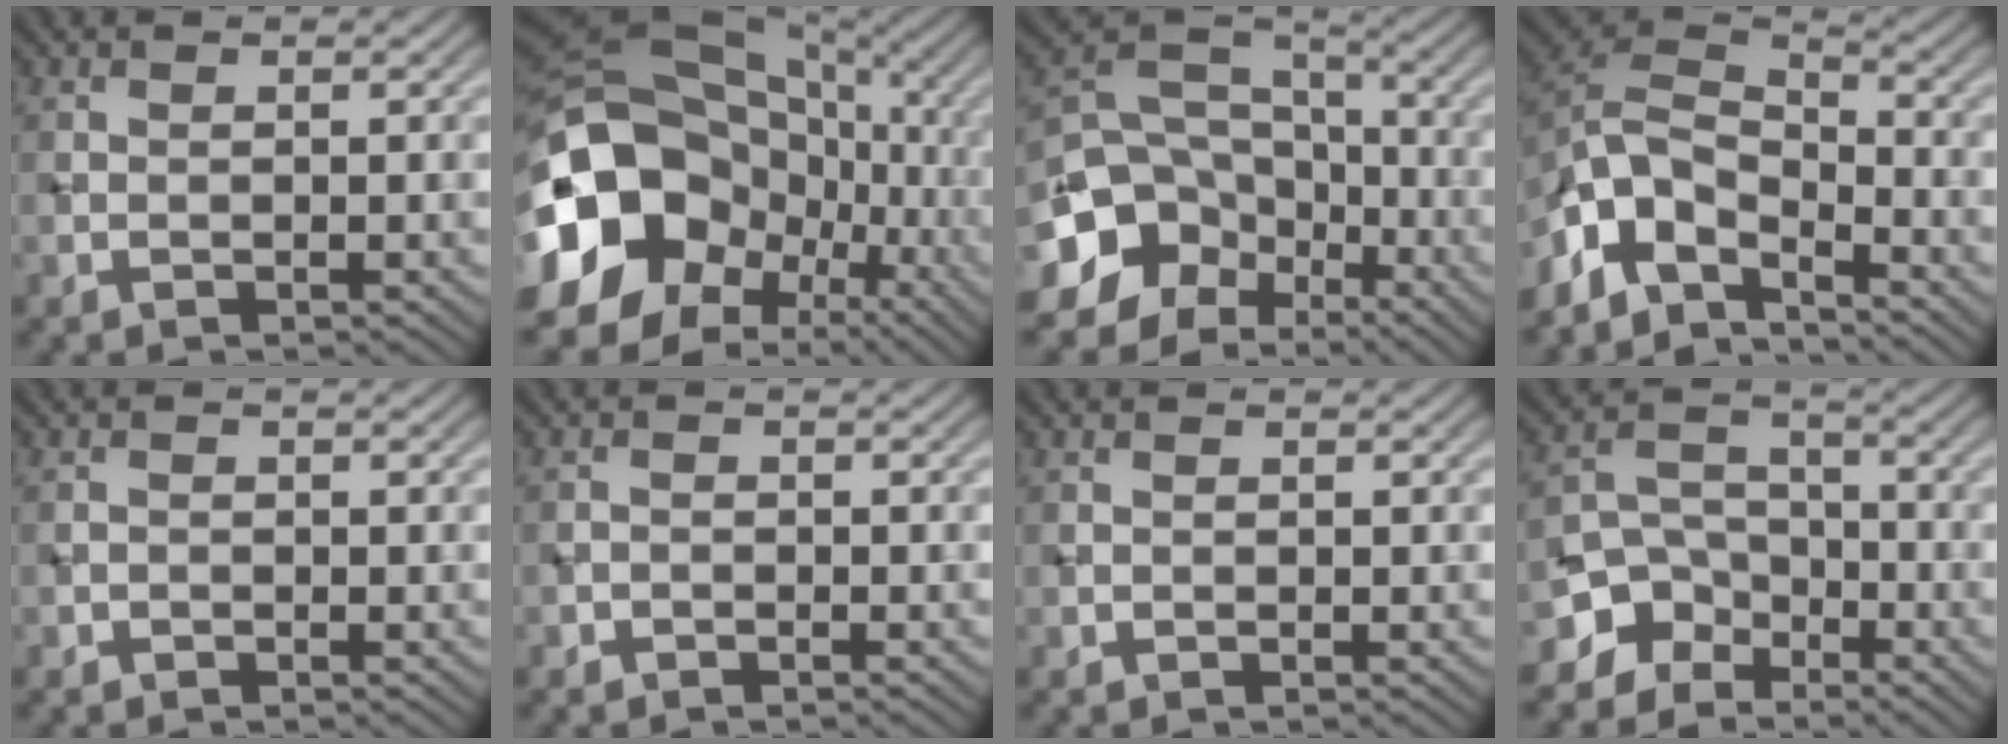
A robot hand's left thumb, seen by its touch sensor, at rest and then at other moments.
{"total": 21.6, "force": [-3.8, 17.4, 12.1], "torque": [-0.264, -0.018, -0.066]}
{"total": 15.7, "force": [-7.4, 12.3, 6.3], "torque": [-0.159, -0.046, -0.139]}
{"total": 9.1, "force": [-5.6, 4.0, 5.9], "torque": [-0.119, 0.000, -0.133]}
{"total": 0.6, "force": [-0.5, 0.4, 0.1], "torque": [0.001, -0.001, -0.010]}
{"total": 0.9, "force": [-0.8, 0.5, 0.2], "torque": [-0.001, 0.000, -0.017]}
{"total": 0.0}
{"total": 5.9, "force": [-4.2, 4.1, 1.2], "torque": [-0.026, -0.005, -0.095]}